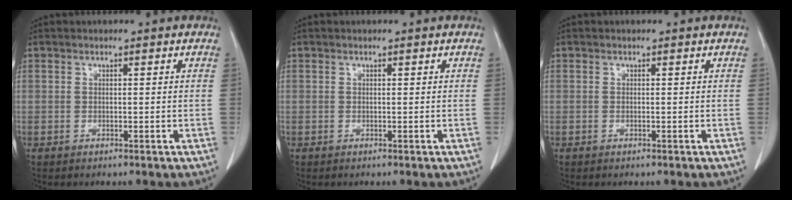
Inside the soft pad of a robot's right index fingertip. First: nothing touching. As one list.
[{"total": 0.0}, {"total": 0.0}]